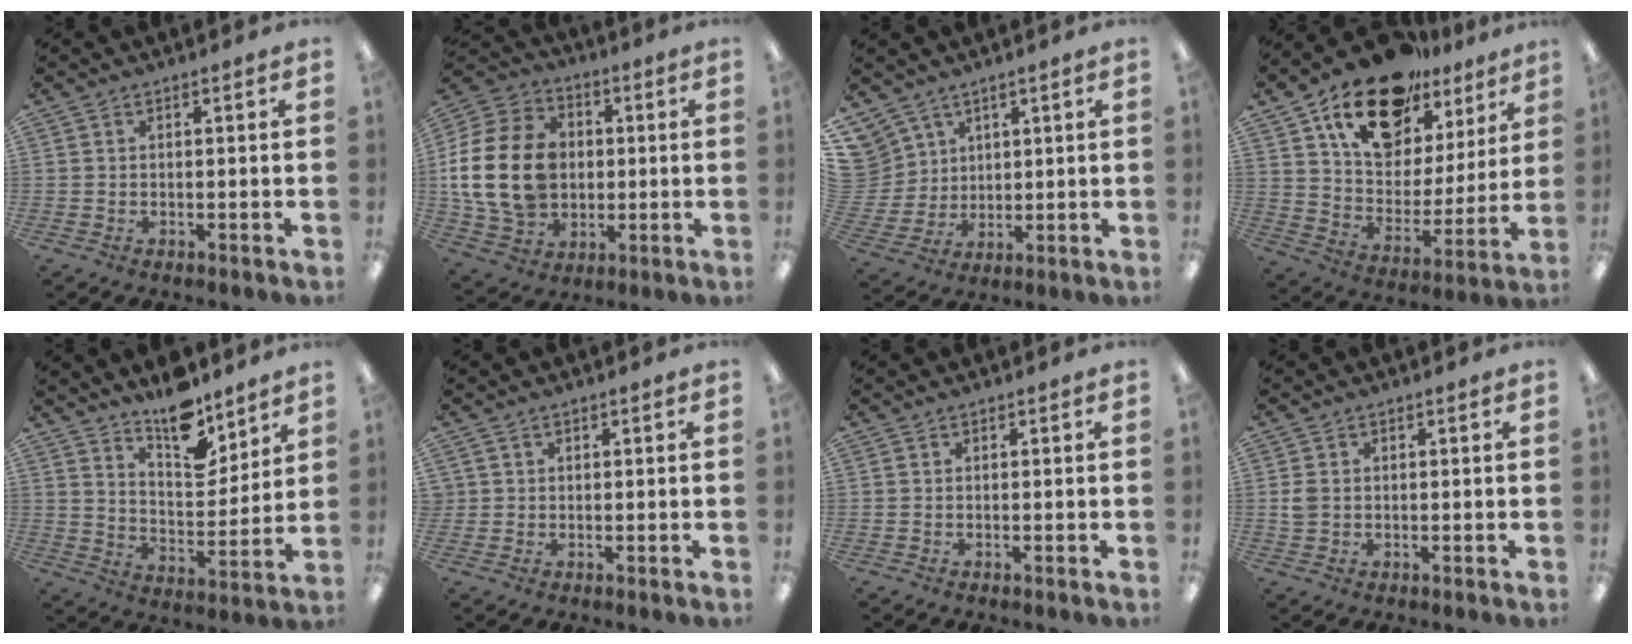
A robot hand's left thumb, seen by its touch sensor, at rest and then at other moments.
{"total": 21.2, "force": [0.4, 16.2, 13.6], "torque": [-0.274, 0.020, 0.019]}
{"total": 9.2, "force": [5.8, 7.1, 0.7], "torque": [-0.049, -0.031, 0.119]}
{"total": 20.5, "force": [14.4, 11.2, 9.4], "torque": [-0.167, -0.084, 0.257]}
{"total": 12.9, "force": [10.5, 5.2, 5.5], "torque": [-0.078, -0.075, 0.190]}
{"total": 1.4, "force": [0.5, 1.3, 0.1], "torque": [-0.005, 0.003, 0.009]}
{"total": 0.0}
{"total": 2.7, "force": [0.2, 2.1, 1.6], "torque": [-0.023, 0.002, 0.002]}